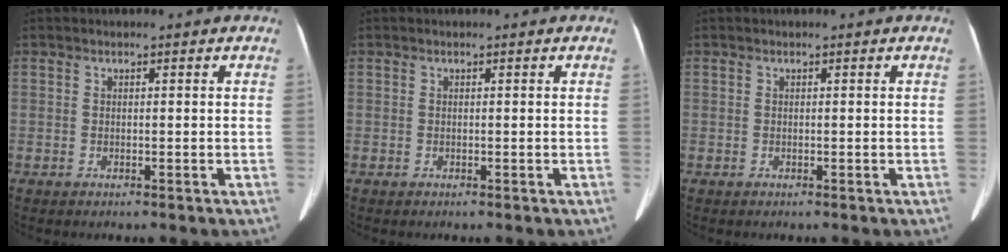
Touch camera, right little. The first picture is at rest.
{"total": 0.0}
{"total": 0.0}